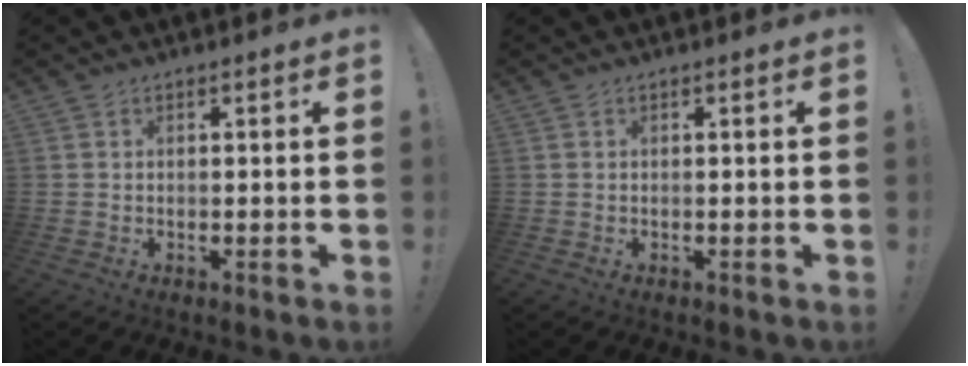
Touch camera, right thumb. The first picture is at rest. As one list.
[{"total": 0.0}]